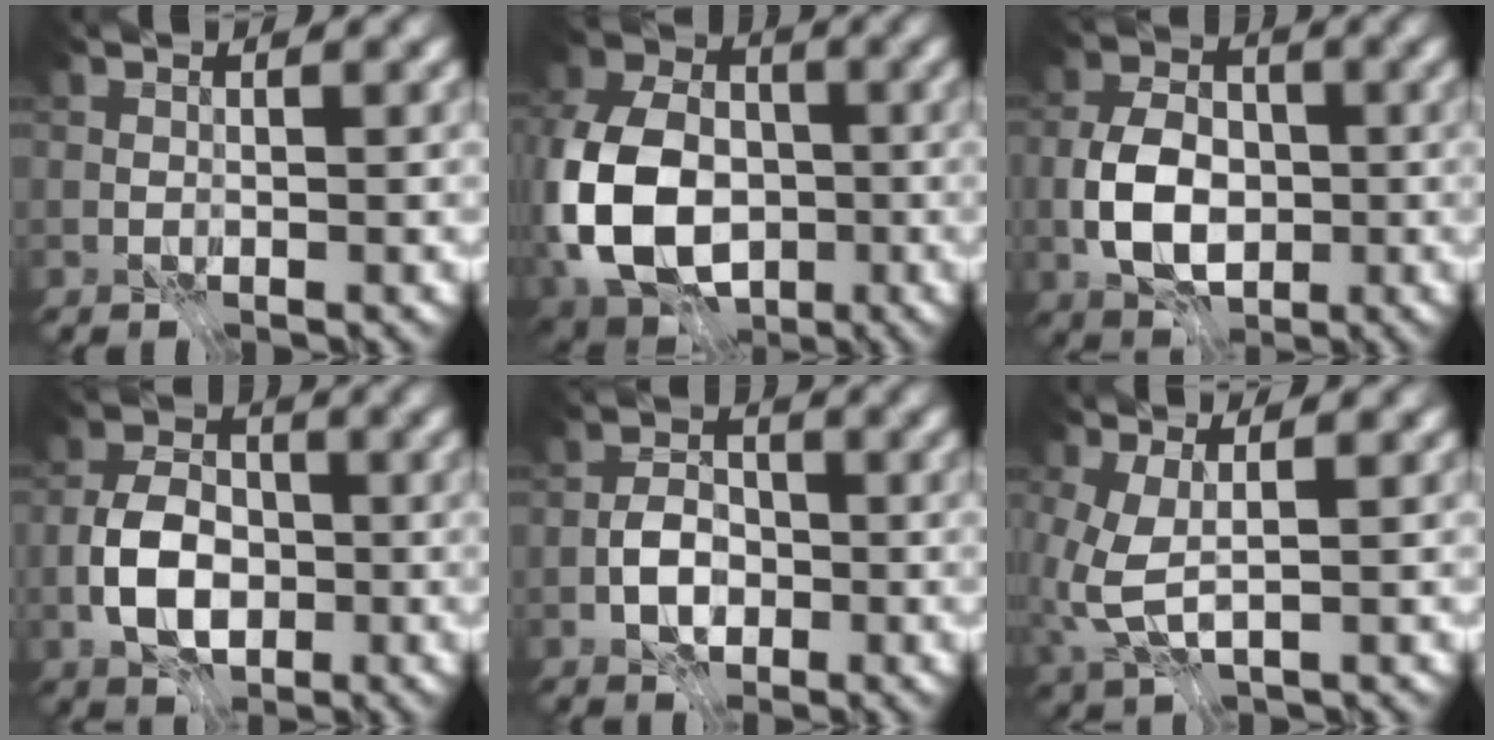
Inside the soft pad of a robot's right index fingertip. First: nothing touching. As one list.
[{"total": 13.1, "force": [-3.0, 9.4, 8.6], "torque": [-0.201, -0.014, -0.067]}, {"total": 6.6, "force": [-1.9, 4.4, 4.6], "torque": [-0.087, 0.005, -0.043]}, {"total": 6.1, "force": [-2.0, 3.9, 4.2], "torque": [-0.077, 0.003, -0.044]}, {"total": 3.6, "force": [-1.8, 2.2, 2.3], "torque": [-0.032, 0.003, -0.039]}, {"total": 4.1, "force": [-0.5, 2.0, 3.5], "torque": [-0.104, -0.007, -0.006]}]